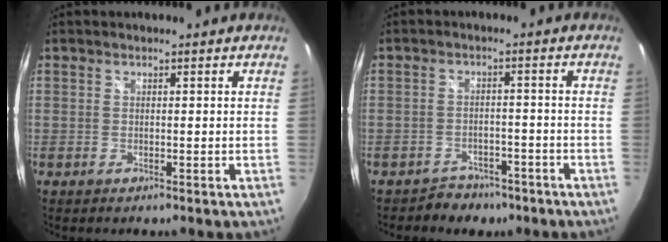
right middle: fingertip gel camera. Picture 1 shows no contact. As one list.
[{"total": 5.8, "force": [-4.4, 3.6, 1.0], "torque": [-0.027, 0.011, -0.059]}]